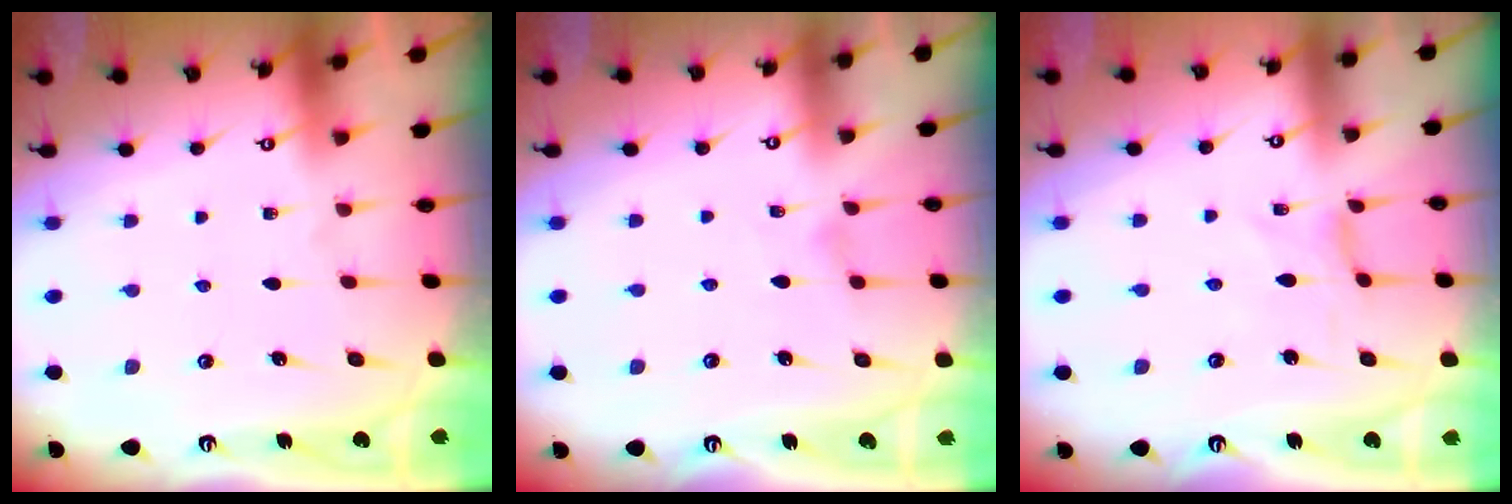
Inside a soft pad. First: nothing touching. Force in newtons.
{"total": 0.0}
{"total": 0.0}